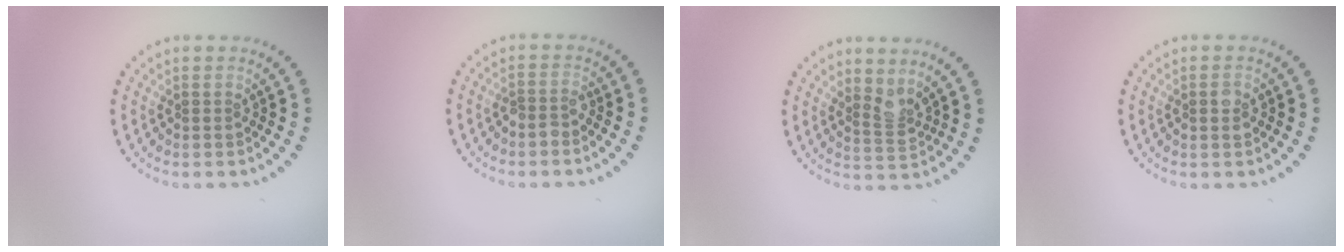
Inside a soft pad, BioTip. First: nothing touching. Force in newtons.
{"total": 1.5, "press": 1.3, "slide": 0.9}
{"total": 2.1, "press": 1.5, "slide": 1.4}
{"total": 1.3, "press": 1.3, "slide": 0.2}